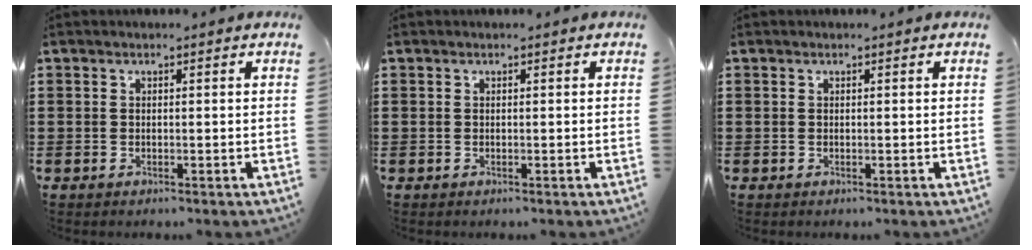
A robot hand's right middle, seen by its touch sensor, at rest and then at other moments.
{"total": 0.0}
{"total": 0.0}